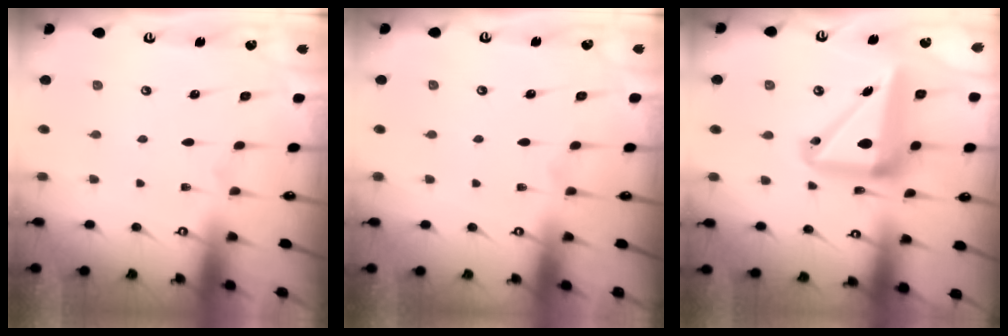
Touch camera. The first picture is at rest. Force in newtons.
{"total": 0.0}
{"total": 17.9, "press": 17.7, "slide": 2.7}